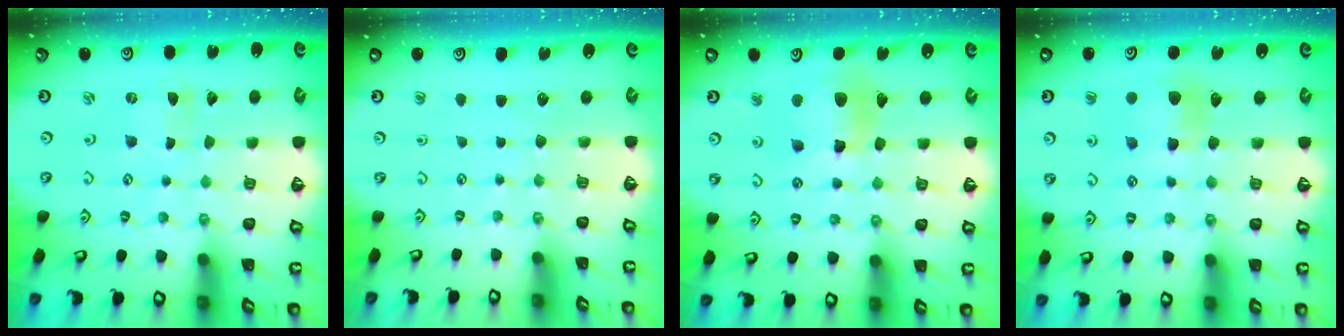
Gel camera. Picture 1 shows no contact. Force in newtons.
{"total": 0.0}
{"total": 11.5, "press": 11.4, "slide": 1.5}
{"total": 9.5, "press": 9.5, "slide": 0.7}